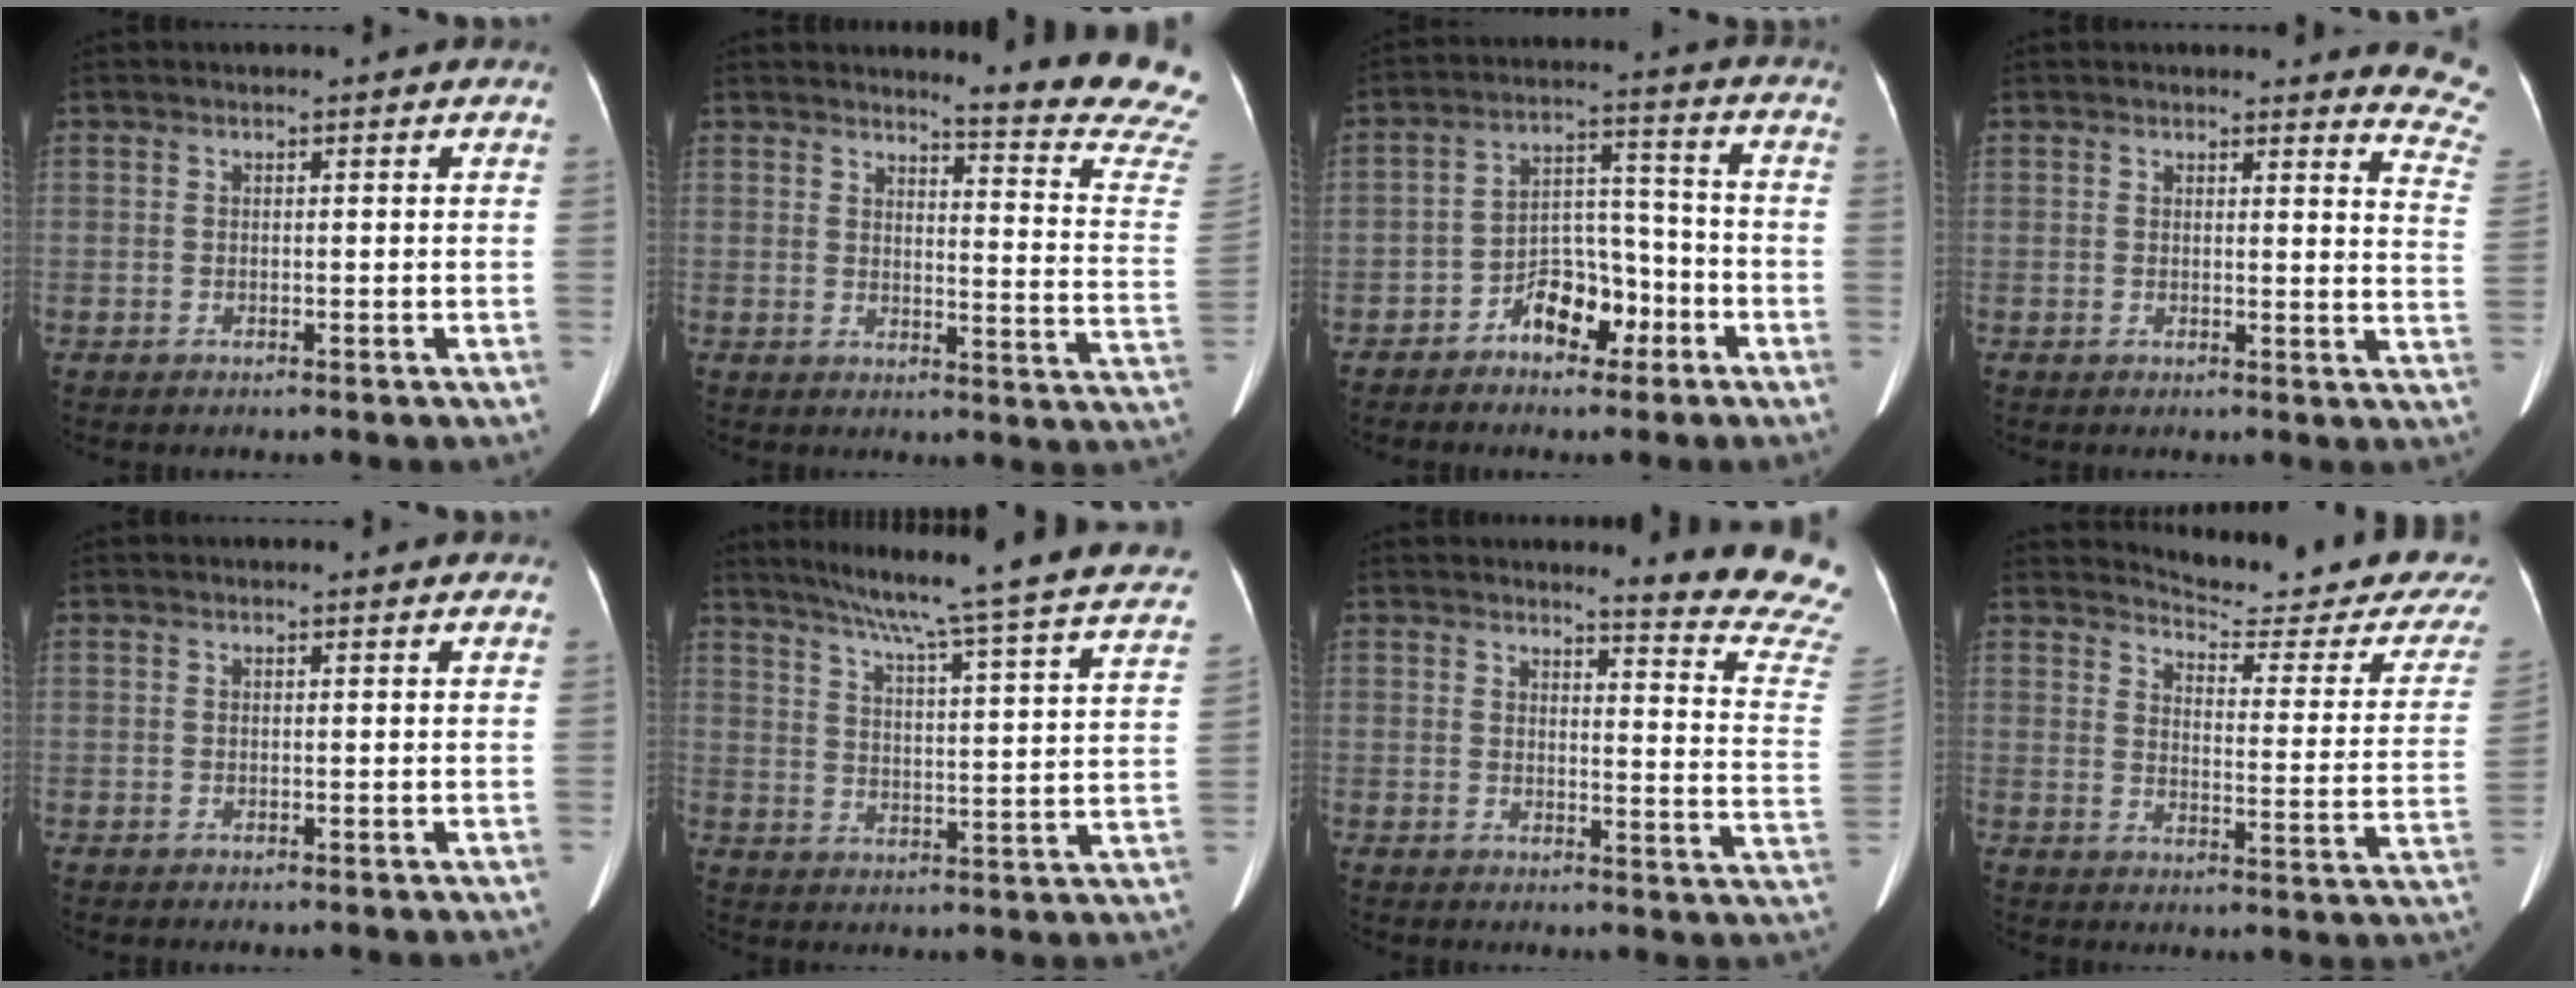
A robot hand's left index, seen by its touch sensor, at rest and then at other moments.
{"total": 15.5, "force": [15.0, -1.5, 3.7], "torque": [-0.042, -0.146, 0.147]}
{"total": 7.6, "force": [-4.5, 4.2, 4.5], "torque": [-0.080, 0.031, -0.074]}
{"total": 8.6, "force": [8.6, 0.1, 0.7], "torque": [0.018, -0.093, 0.053]}
{"total": 0.0}
{"total": 27.3, "force": [23.5, 0.4, 13.9], "torque": [-0.211, -0.048, 0.288]}
{"total": 14.1, "force": [13.8, -1.4, 2.8], "torque": [-0.021, -0.144, 0.128]}
{"total": 18.8, "force": [18.0, 1.4, 5.2], "torque": [-0.066, -0.105, 0.199]}